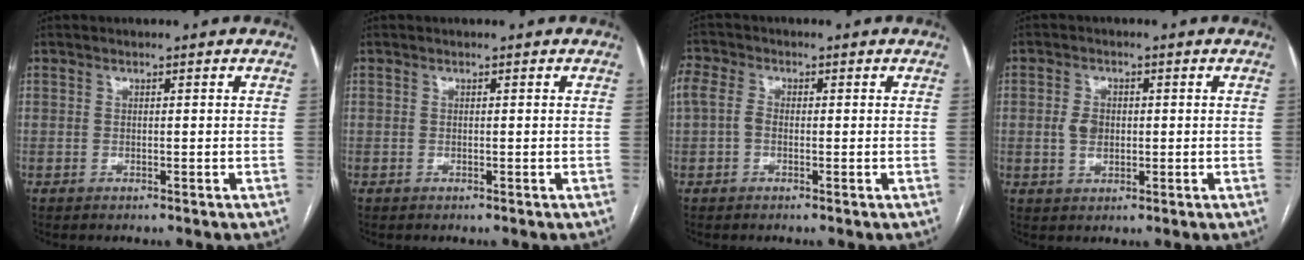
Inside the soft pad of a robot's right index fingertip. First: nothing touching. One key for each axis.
{"total": 0.0}
{"total": 4.2, "fx": -0.2, "fy": 3.0, "fz": 2.8, "tx": -0.077, "ty": 0.018, "tz": -0.008}
{"total": 3.4, "fx": 0.0, "fy": 2.4, "fz": 2.4, "tx": -0.047, "ty": 0.006, "tz": 0.004}